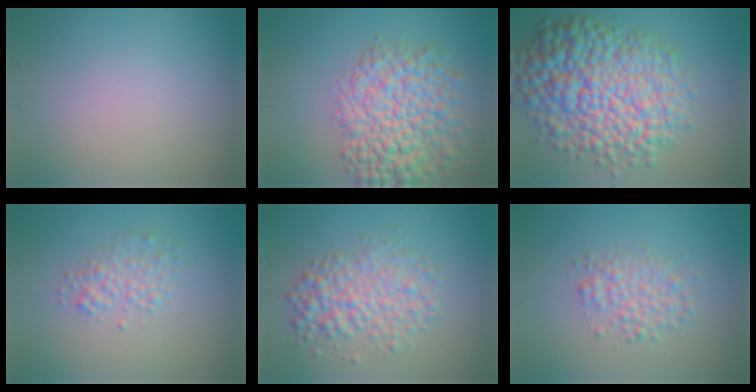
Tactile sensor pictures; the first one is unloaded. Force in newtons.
{"total": 9.0, "press": 9.0, "slide": 0.3}
{"total": 13.0, "press": 13.0, "slide": 0.3}
{"total": 2.0, "press": 2.0, "slide": 0.1}
{"total": 4.6, "press": 4.6, "slide": 0.0}
{"total": 2.8, "press": 2.8, "slide": 0.0}